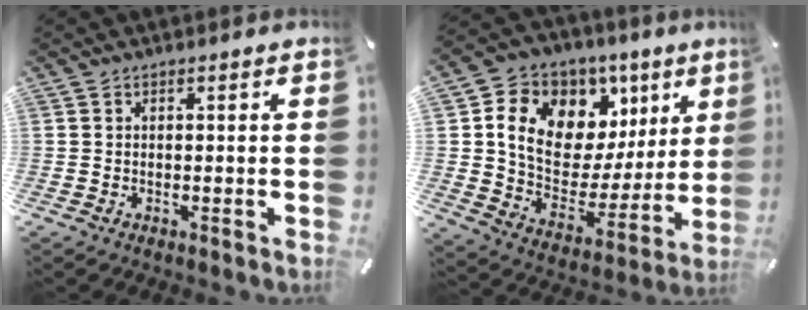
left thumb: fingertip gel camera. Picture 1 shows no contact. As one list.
[{"total": 14.5, "force": [7.0, 10.8, 6.8], "torque": [-0.109, -0.052, 0.126]}]